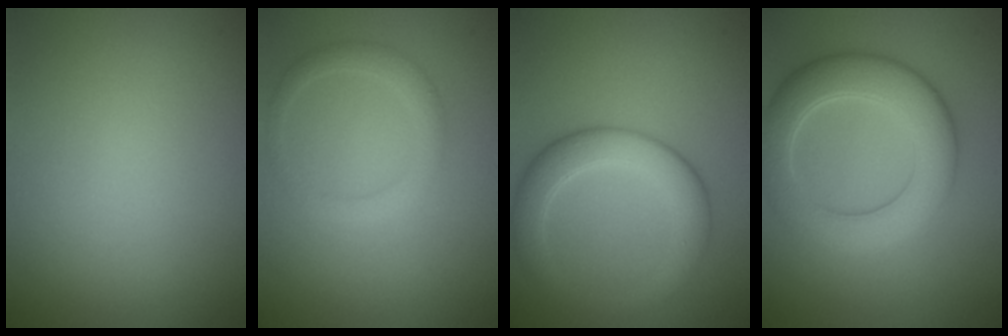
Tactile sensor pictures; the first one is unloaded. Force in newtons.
{"total": 1.8, "press": 1.8, "slide": 0.1}
{"total": 5.1, "press": 5.1, "slide": 0.3}
{"total": 6.3, "press": 6.3, "slide": 0.3}